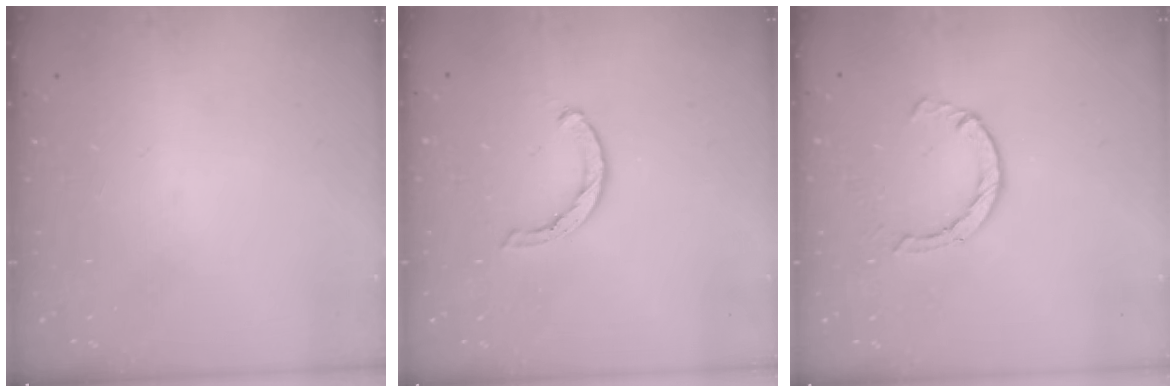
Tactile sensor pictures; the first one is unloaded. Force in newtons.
{"total": 3.5, "press": 3.5, "slide": 0.3}
{"total": 3.4, "press": 3.4, "slide": 0.2}